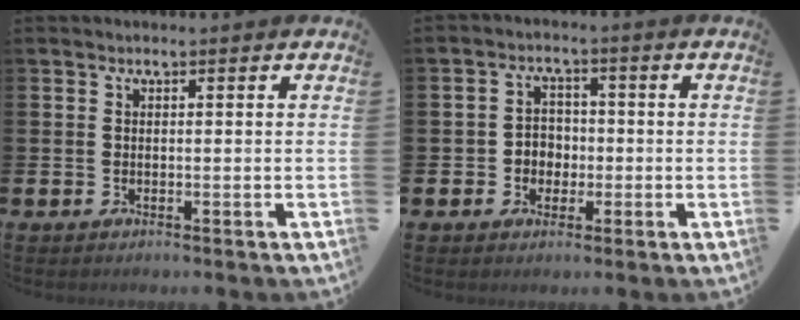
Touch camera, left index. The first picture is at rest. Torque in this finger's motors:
{"motor_torque": [0.58, 0.05, 0.06, 0.04]}